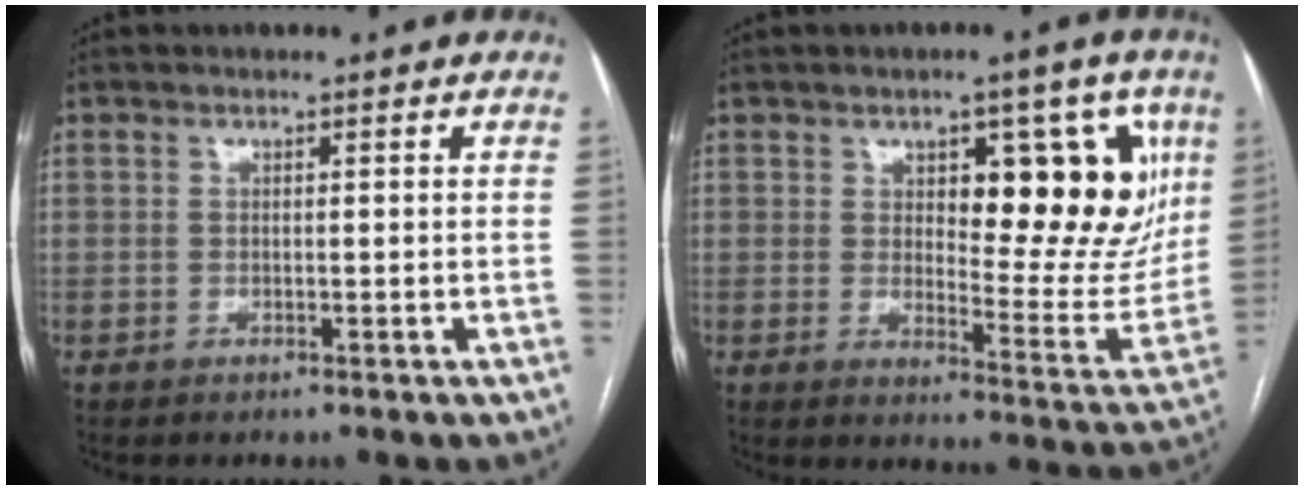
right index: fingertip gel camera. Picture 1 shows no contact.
{"total": 15.3, "force": [5.1, 5.9, 13.1], "torque": [-0.150, 0.008, 0.077]}